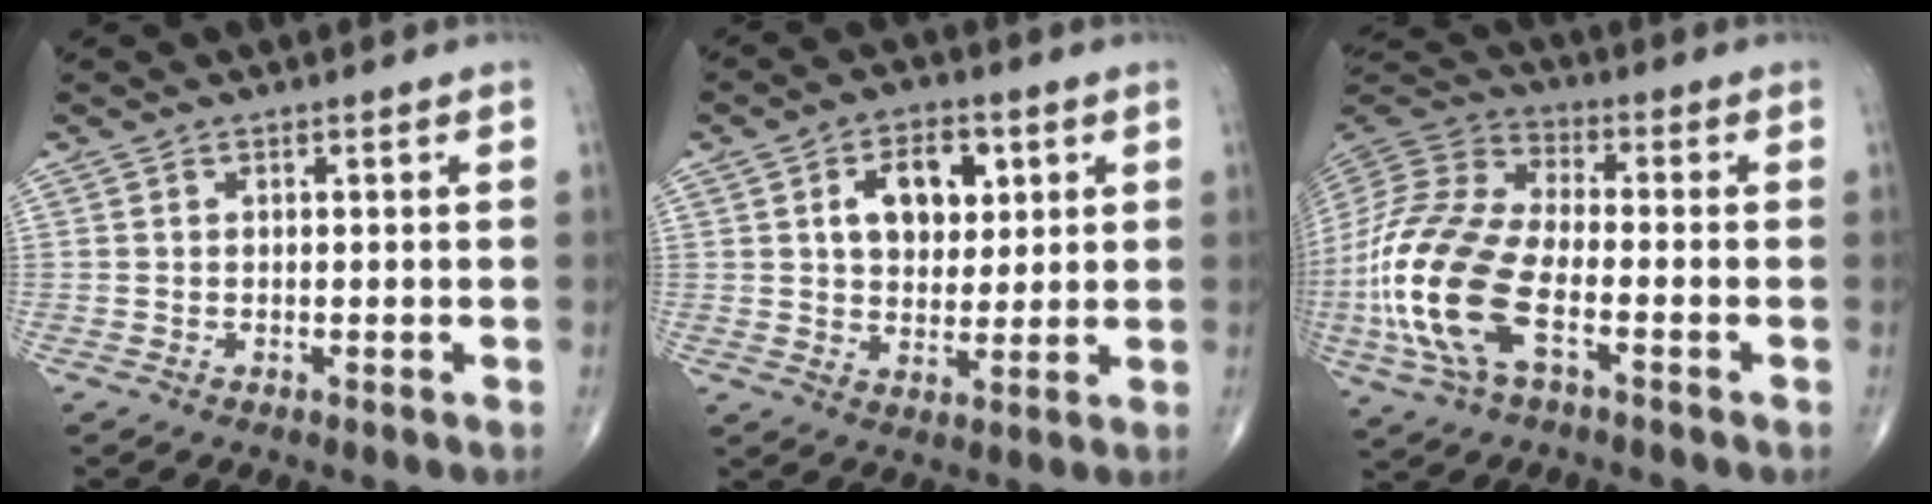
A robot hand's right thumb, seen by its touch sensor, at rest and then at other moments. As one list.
[{"total": 10.0, "force": [3.1, 6.5, 7.0], "torque": [-0.072, -0.007, 0.050]}, {"total": 19.4, "force": [-5.7, 9.1, 16.2], "torque": [-0.364, 0.017, -0.111]}]